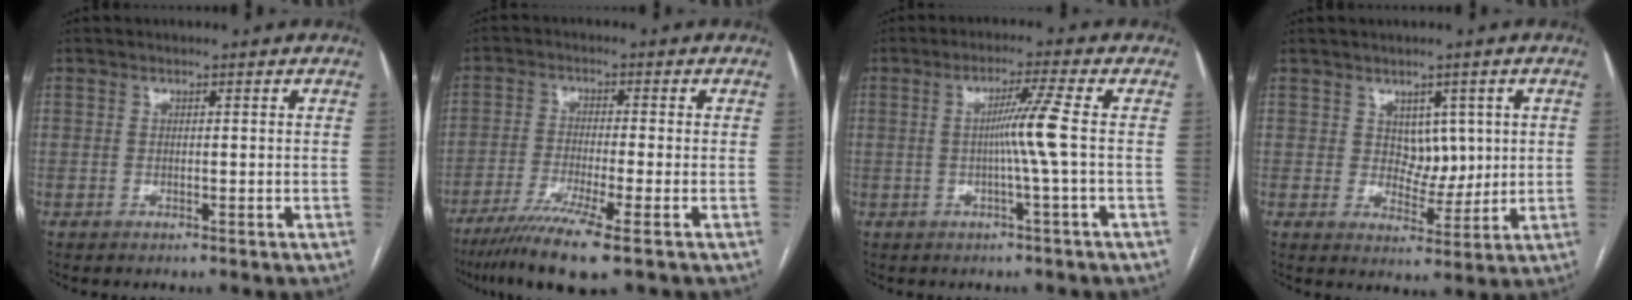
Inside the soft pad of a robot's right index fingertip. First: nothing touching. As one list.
[{"total": 9.5, "force": [-6.2, -0.5, 7.2], "torque": [-0.129, -0.026, -0.106]}, {"total": 5.3, "force": [-0.4, -1.8, 4.9], "torque": [-0.088, 0.003, -0.004]}, {"total": 4.9, "force": [1.4, 3.4, 3.2], "torque": [-0.040, 0.002, 0.030]}]